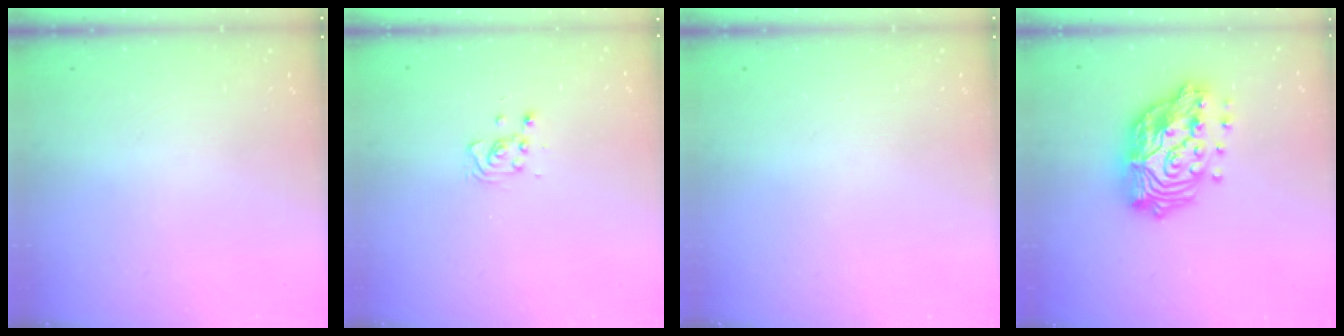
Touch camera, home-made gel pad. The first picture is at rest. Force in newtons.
{"total": 4.7, "press": 4.6, "slide": 1.1}
{"total": 0.0}
{"total": 20.2, "press": 20.1, "slide": 2.1}